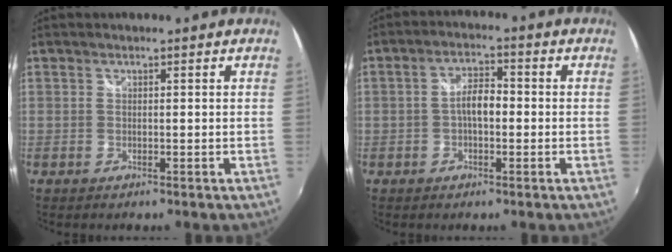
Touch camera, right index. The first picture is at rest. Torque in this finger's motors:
{"motor_torque": [0.95, -0.08, 0.50, 0.09]}